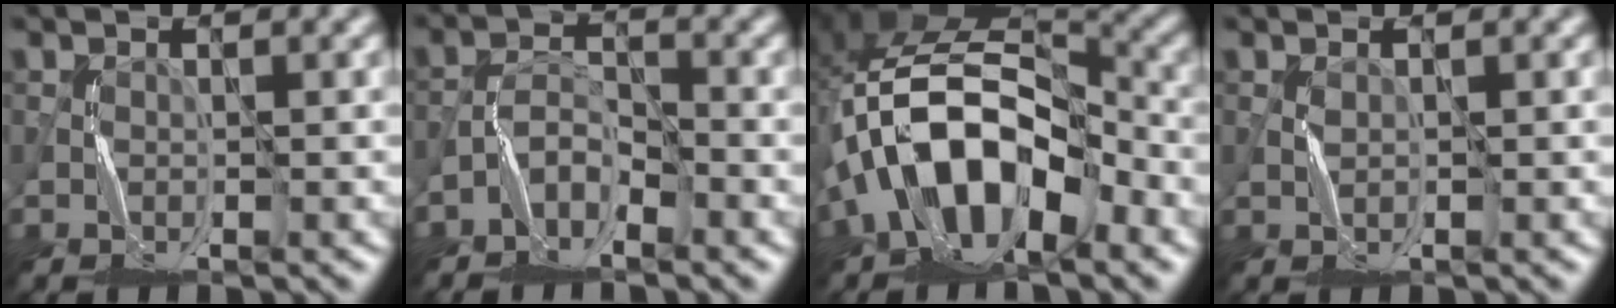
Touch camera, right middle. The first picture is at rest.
{"total": 2.3, "force": [-1.9, 0.9, 0.8], "torque": [-0.014, 0.010, -0.043]}
{"total": 12.3, "force": [-4.5, 7.1, 9.0], "torque": [-0.160, 0.008, -0.093]}
{"total": 0.5, "force": [0.5, -0.1, -0.2], "torque": [0.000, 0.001, 0.009]}